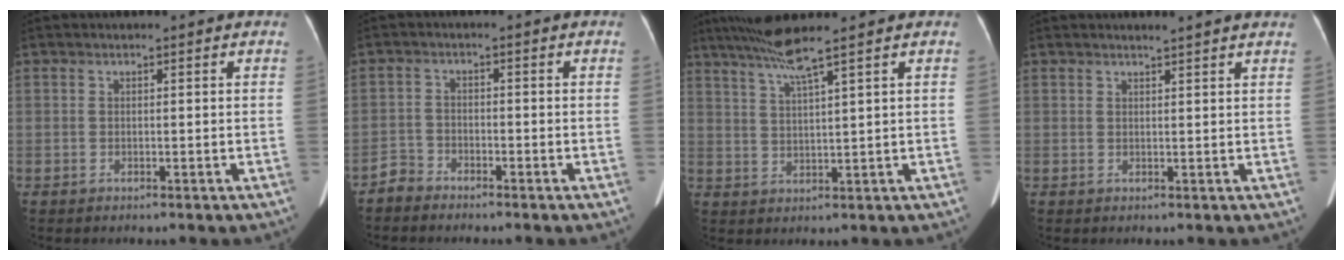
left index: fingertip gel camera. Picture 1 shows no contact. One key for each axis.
{"total": 2.4, "fx": -2.2, "fy": 0.7, "fz": -0.4, "tx": 0.009, "ty": -0.005, "tz": -0.044}
{"total": 5.5, "fx": 4.1, "fy": -1.7, "fz": 3.3, "tx": -0.068, "ty": 0.000, "tz": 0.083}
{"total": 3.3, "fx": 3.0, "fy": -0.4, "fz": 1.2, "tx": -0.014, "ty": 0.009, "tz": 0.030}